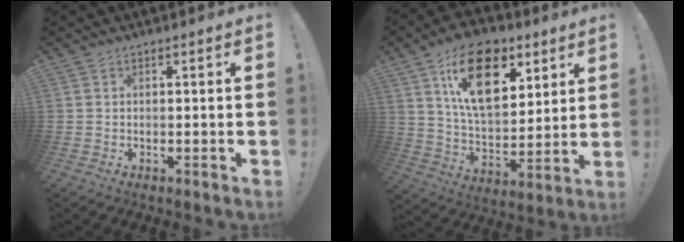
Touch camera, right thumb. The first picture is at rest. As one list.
[{"total": 21.1, "force": [10.0, 12.2, 14.0], "torque": [-0.225, -0.039, 0.175]}]